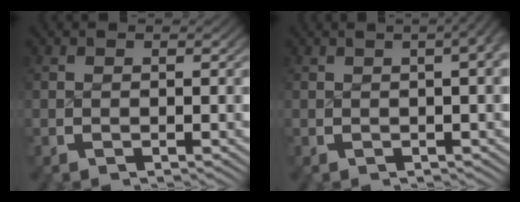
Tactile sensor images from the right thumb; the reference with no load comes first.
{"total": 7.9, "force": [2.5, 3.8, 6.5], "torque": [-0.052, 0.045, 0.013]}